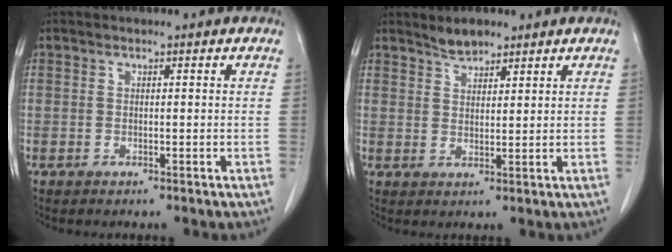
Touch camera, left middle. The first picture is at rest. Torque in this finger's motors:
{"motor_torque": [0.09, -0.09, -0.02, 0.00]}